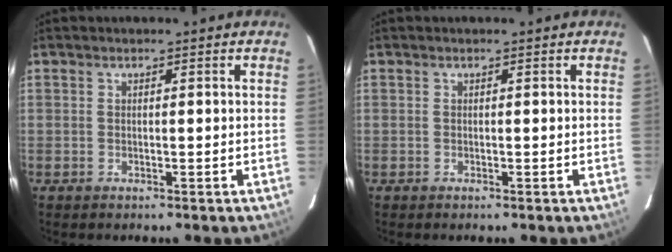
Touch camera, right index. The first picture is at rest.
{"total": 0.0}